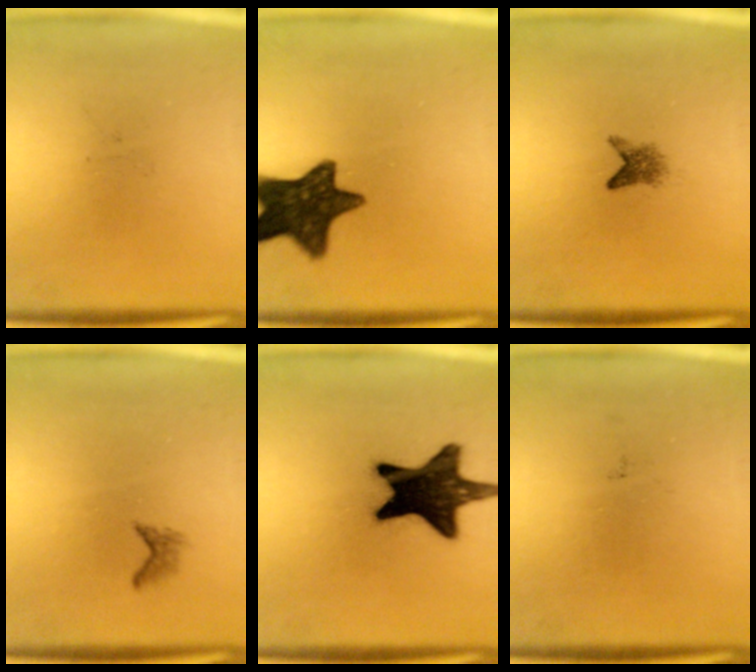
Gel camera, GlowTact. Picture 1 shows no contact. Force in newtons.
{"total": 13.1}
{"total": 2.1}
{"total": 1.0}
{"total": 18.1}
{"total": 0.0}